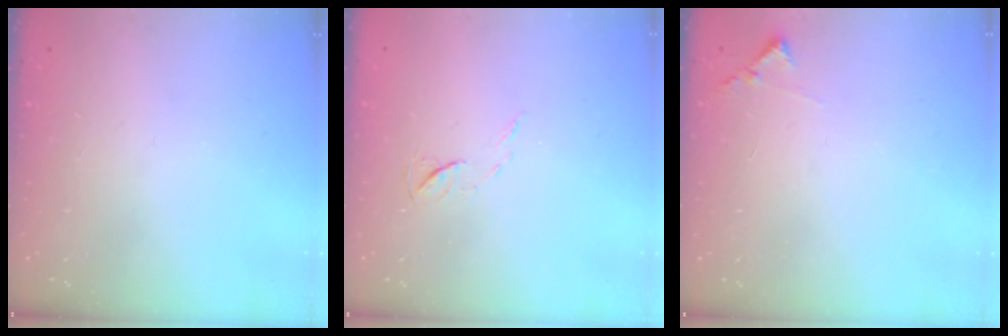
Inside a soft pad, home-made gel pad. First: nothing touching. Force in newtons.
{"total": 4.6, "press": 4.6, "slide": 0.6}
{"total": 5.5, "press": 5.5, "slide": 0.4}